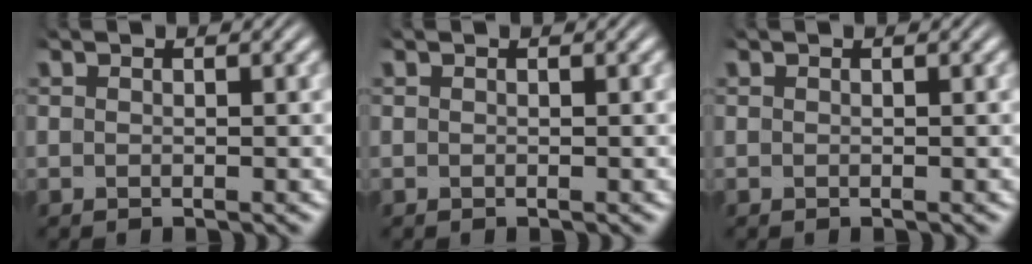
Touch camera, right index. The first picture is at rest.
{"total": 0.0}
{"total": 0.0}